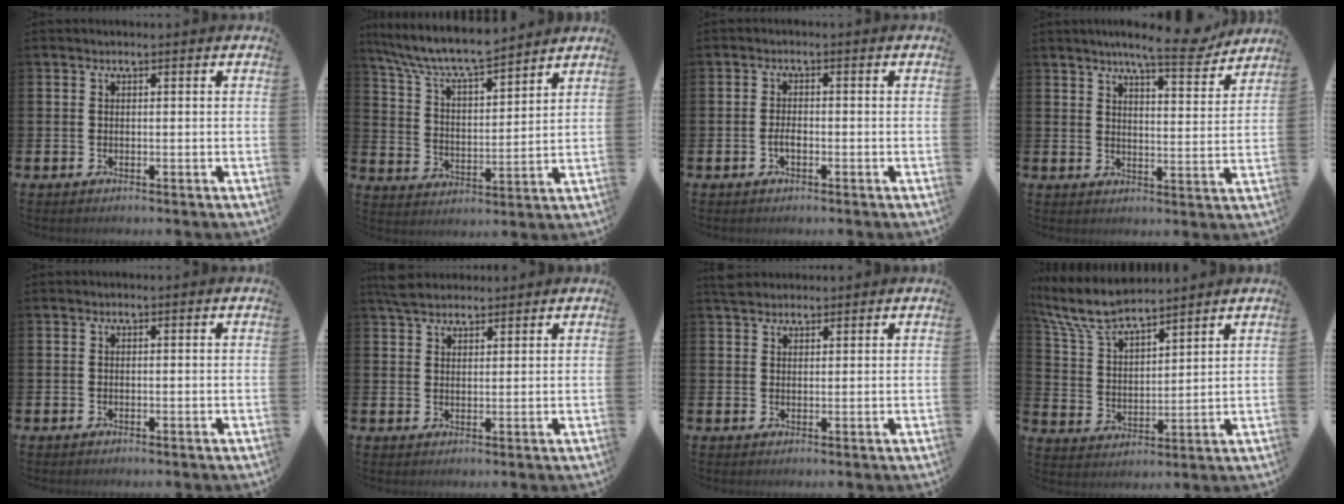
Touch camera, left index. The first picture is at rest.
{"total": 8.3, "force": [7.8, 1.1, 2.8], "torque": [-0.092, -0.048, 0.138]}
{"total": 1.7, "force": [-0.7, 0.8, 1.4], "torque": [-0.024, 0.001, -0.013]}
{"total": 8.2, "force": [7.2, 0.9, 3.8], "torque": [-0.065, -0.035, 0.123]}
{"total": 0.0}
{"total": 3.8, "force": [3.6, 1.1, 0.7], "torque": [-0.014, -0.011, 0.066]}
{"total": 2.4, "force": [2.2, 0.8, 0.2], "torque": [0.001, -0.002, 0.040]}
{"total": 8.1, "force": [7.5, 1.4, 2.9], "torque": [-0.091, -0.034, 0.135]}